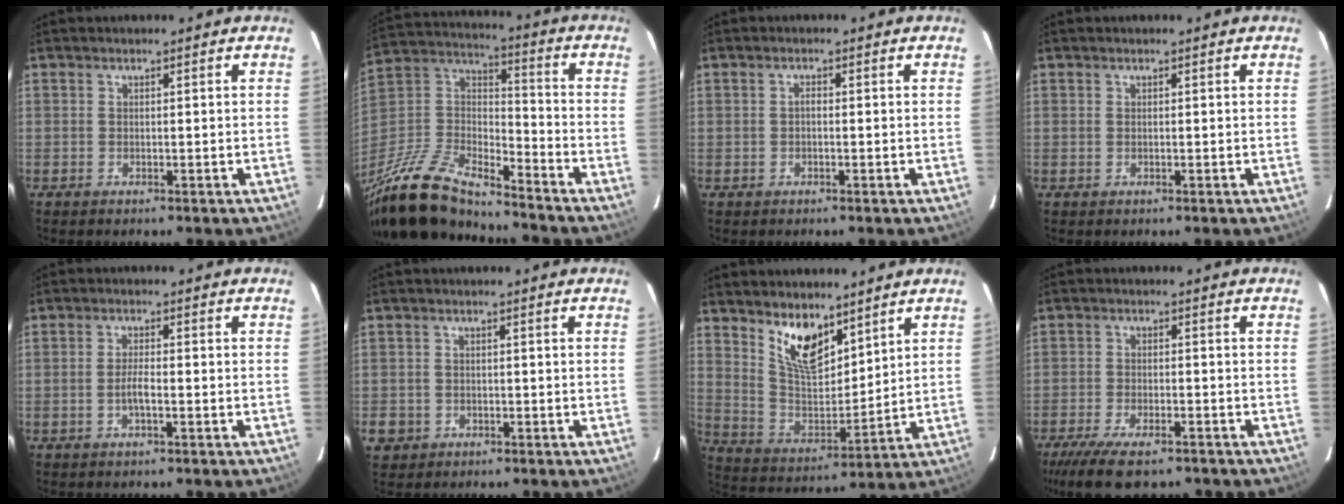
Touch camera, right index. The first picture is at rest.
{"total": 21.2, "force": [-17.2, 6.3, 10.6], "torque": [-0.231, -0.005, -0.321]}
{"total": 0.8, "force": [-0.3, 0.4, 0.6], "torque": [-0.010, 0.006, -0.006]}
{"total": 0.0}
{"total": 2.5, "force": [-1.1, 0.3, 2.2], "torque": [-0.044, 0.002, -0.021]}
{"total": 3.9, "force": [-1.3, 3.6, 0.8], "torque": [-0.029, 0.007, -0.014]}
{"total": 11.2, "force": [7.6, 4.7, 6.7], "torque": [-0.122, -0.005, 0.153]}
{"total": 12.0, "force": [-9.2, 3.9, 6.7], "torque": [-0.158, -0.034, -0.158]}